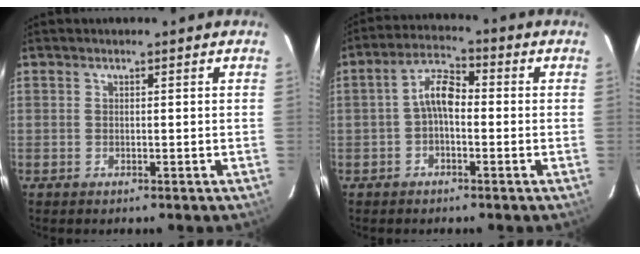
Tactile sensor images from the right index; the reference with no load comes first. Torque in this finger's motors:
{"motor_torque": [0.51, -0.11, 0.45, 0.11]}